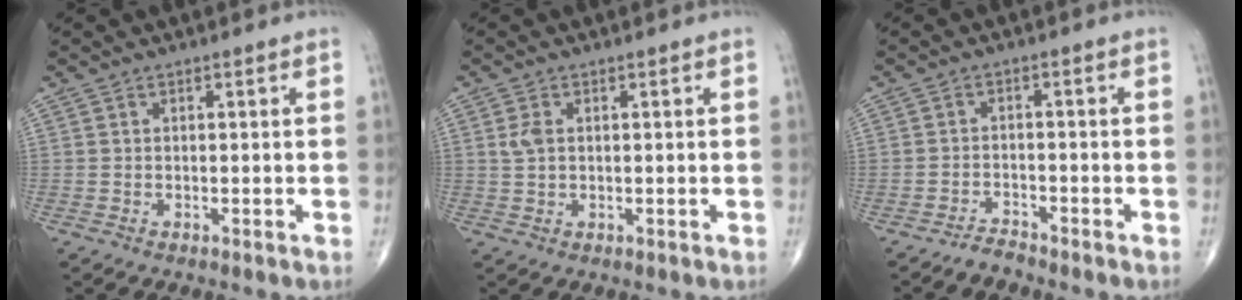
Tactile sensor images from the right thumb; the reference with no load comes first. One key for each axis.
{"total": 2.5, "fx": 0.5, "fy": 1.6, "fz": 1.9, "tx": -0.042, "ty": 0.001, "tz": 0.012}
{"total": 2.2, "fx": -2.1, "fy": 0.4, "fz": 0.0, "tx": 0.000, "ty": 0.005, "tz": -0.040}